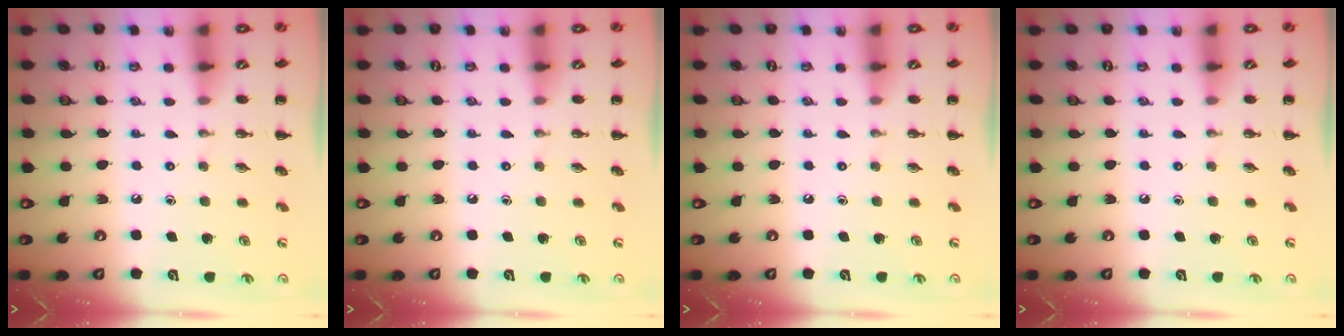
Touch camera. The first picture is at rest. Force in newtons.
{"total": 0.0}
{"total": 0.0}
{"total": 0.0}